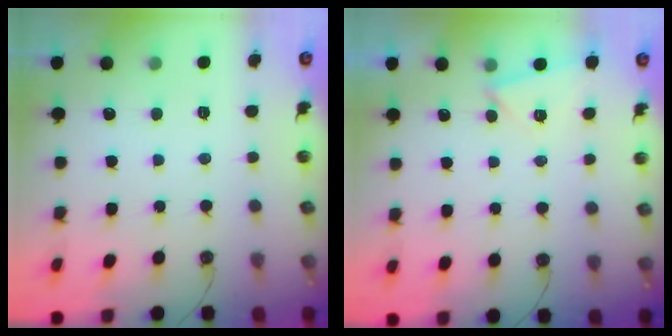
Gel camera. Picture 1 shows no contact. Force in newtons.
{"total": 3.0, "press": 2.5, "slide": 1.7}